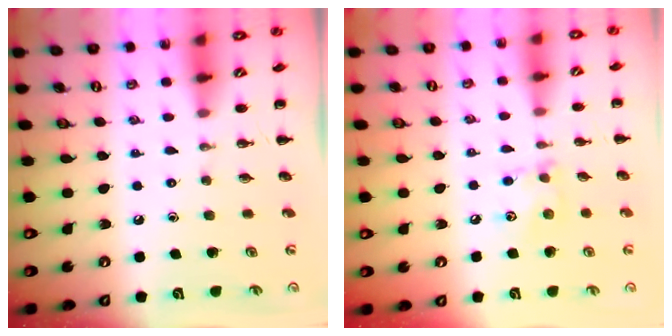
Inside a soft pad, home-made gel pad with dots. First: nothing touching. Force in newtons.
{"total": 5.6, "press": 5.5, "slide": 0.5}